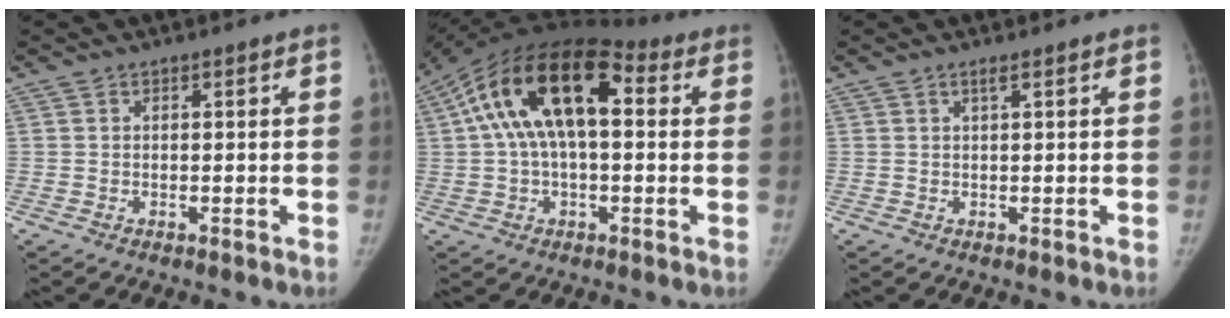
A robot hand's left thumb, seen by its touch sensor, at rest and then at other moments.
{"total": 19.4, "force": [4.0, 10.1, 16.1], "torque": [-0.283, 0.043, 0.051]}
{"total": 0.8, "force": [0.5, -0.1, 0.6], "torque": [-0.013, 0.000, 0.010]}